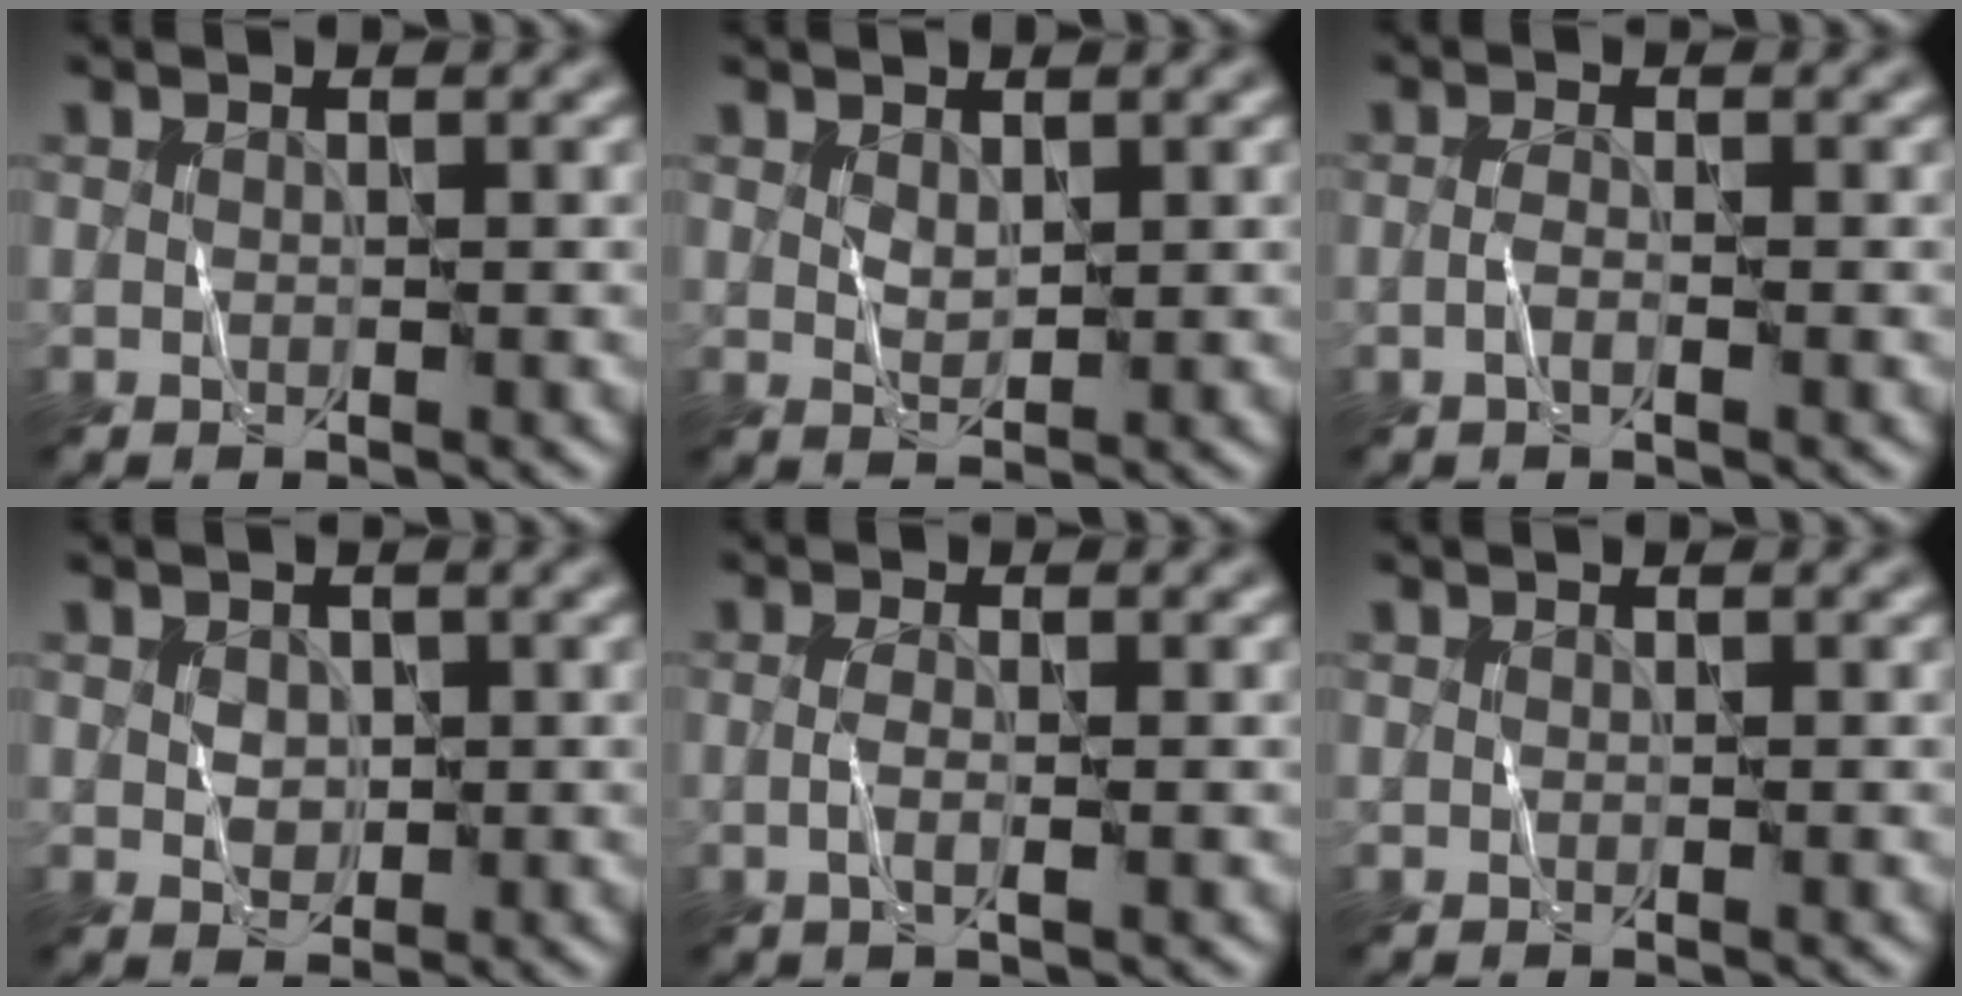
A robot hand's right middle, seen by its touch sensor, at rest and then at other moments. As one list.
[{"total": 1.2, "force": [0.9, 0.5, 0.6], "torque": [-0.012, 0.003, 0.022]}, {"total": 0.8, "force": [-0.3, 0.3, 0.7], "torque": [-0.015, 0.005, -0.009]}, {"total": 1.3, "force": [0.5, 1.1, 0.4], "torque": [-0.006, 0.003, 0.013]}, {"total": 1.3, "force": [-0.1, 0.4, 1.3], "torque": [-0.030, 0.003, -0.006]}, {"total": 0.0}]